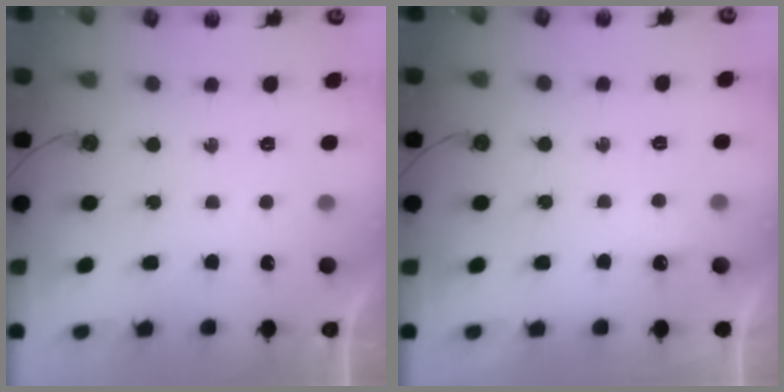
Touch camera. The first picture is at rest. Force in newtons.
{"total": 2.7, "press": 2.6, "slide": 0.8}